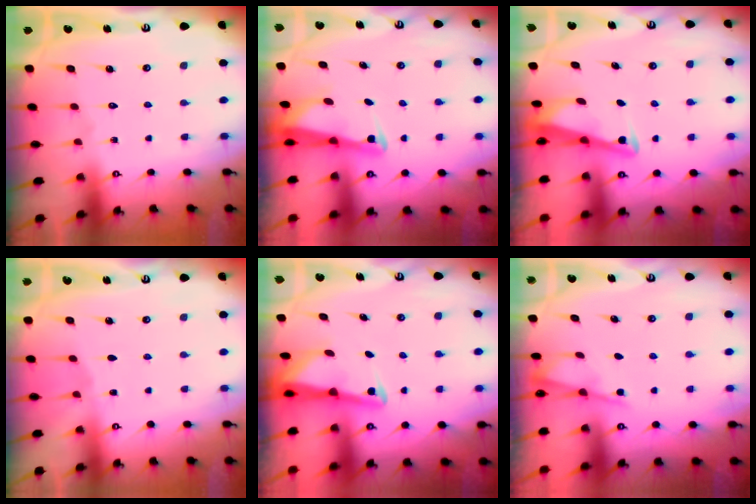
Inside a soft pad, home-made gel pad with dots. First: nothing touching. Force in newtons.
{"total": 2.4, "press": 2.3, "slide": 0.5}
{"total": 3.3, "press": 3.3, "slide": 0.3}
{"total": 1.8, "press": 1.8, "slide": 0.2}
{"total": 2.9, "press": 2.9, "slide": 0.3}
{"total": 2.4, "press": 2.4, "slide": 0.5}